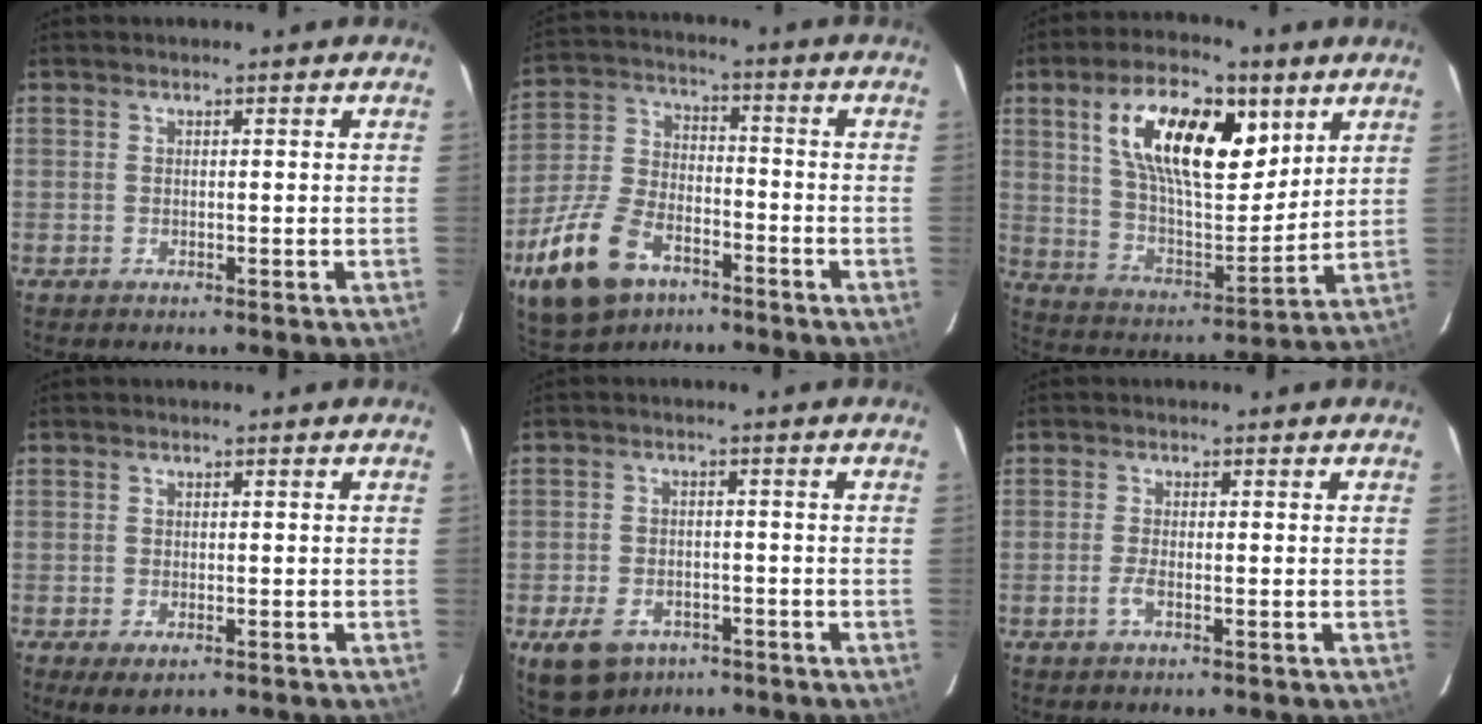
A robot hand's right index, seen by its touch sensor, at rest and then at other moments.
{"total": 16.0, "force": [-9.3, 9.0, 9.4], "torque": [-0.220, -0.003, -0.166]}
{"total": 19.5, "force": [8.2, 8.7, 15.4], "torque": [-0.267, 0.012, 0.146]}
{"total": 3.2, "force": [-1.7, 1.6, 2.2], "torque": [-0.042, -0.013, -0.025]}
{"total": 9.7, "force": [-5.8, 6.3, 4.6], "torque": [-0.113, -0.005, -0.083]}
{"total": 1.9, "force": [-0.9, 0.3, 1.6], "torque": [-0.036, -0.002, -0.018]}